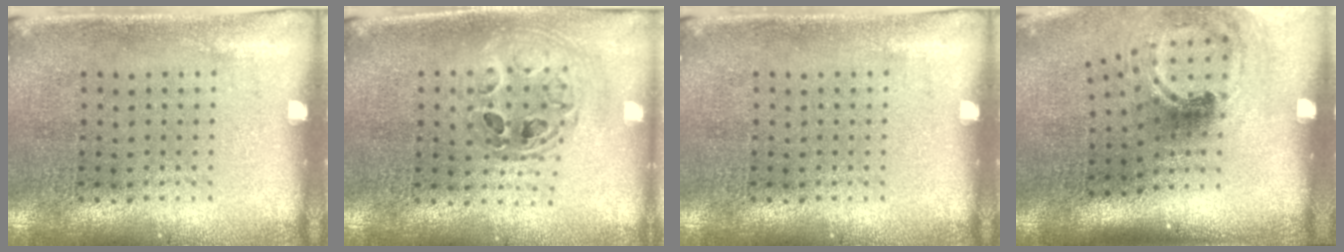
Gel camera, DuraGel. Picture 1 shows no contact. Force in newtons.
{"total": 0.7, "press": 0.7, "slide": 0.1}
{"total": 0.0}
{"total": 1.9, "press": 1.2, "slide": 1.4}